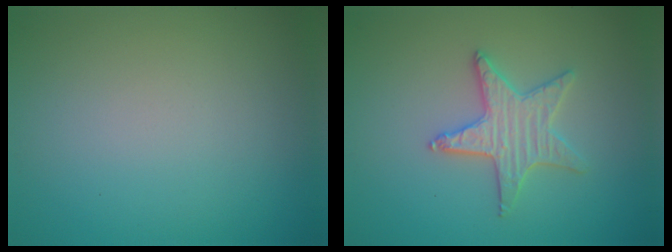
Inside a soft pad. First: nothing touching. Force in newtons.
{"total": 3.2, "press": 3.1, "slide": 0.6}